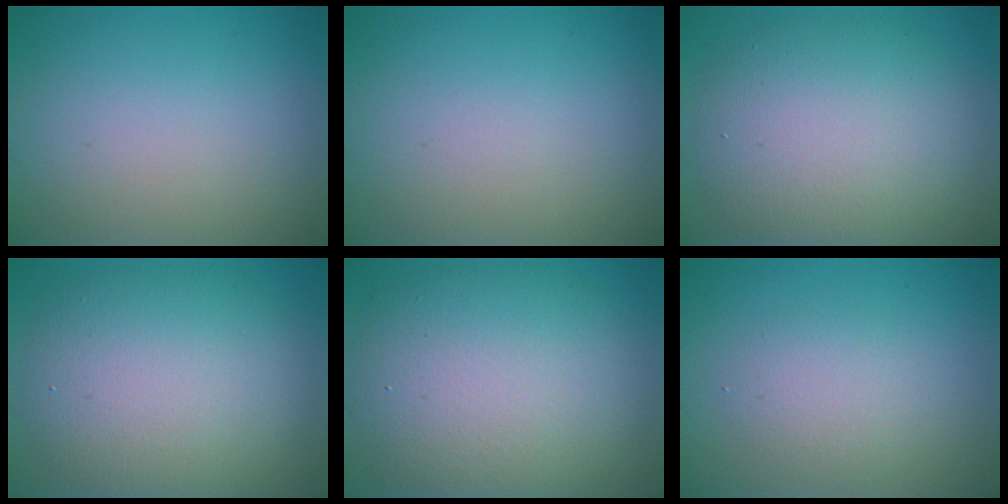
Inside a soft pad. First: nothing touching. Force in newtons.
{"total": 0.0}
{"total": 8.7, "press": 8.7, "slide": 0.6}
{"total": 8.9, "press": 8.9, "slide": 0.3}
{"total": 10.3, "press": 10.3, "slide": 0.6}
{"total": 2.2, "press": 2.2, "slide": 0.1}